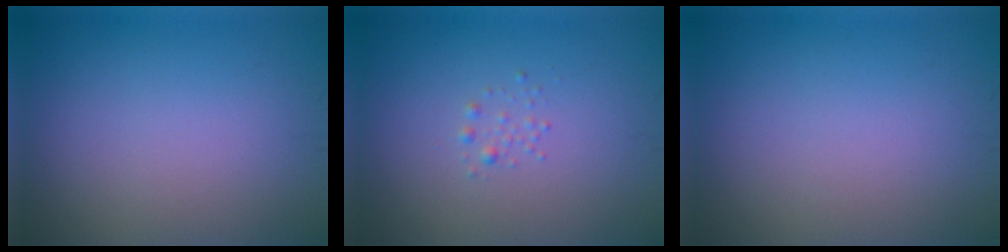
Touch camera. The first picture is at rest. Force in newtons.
{"total": 0.7, "press": 0.7, "slide": 0.0}
{"total": 0.0}